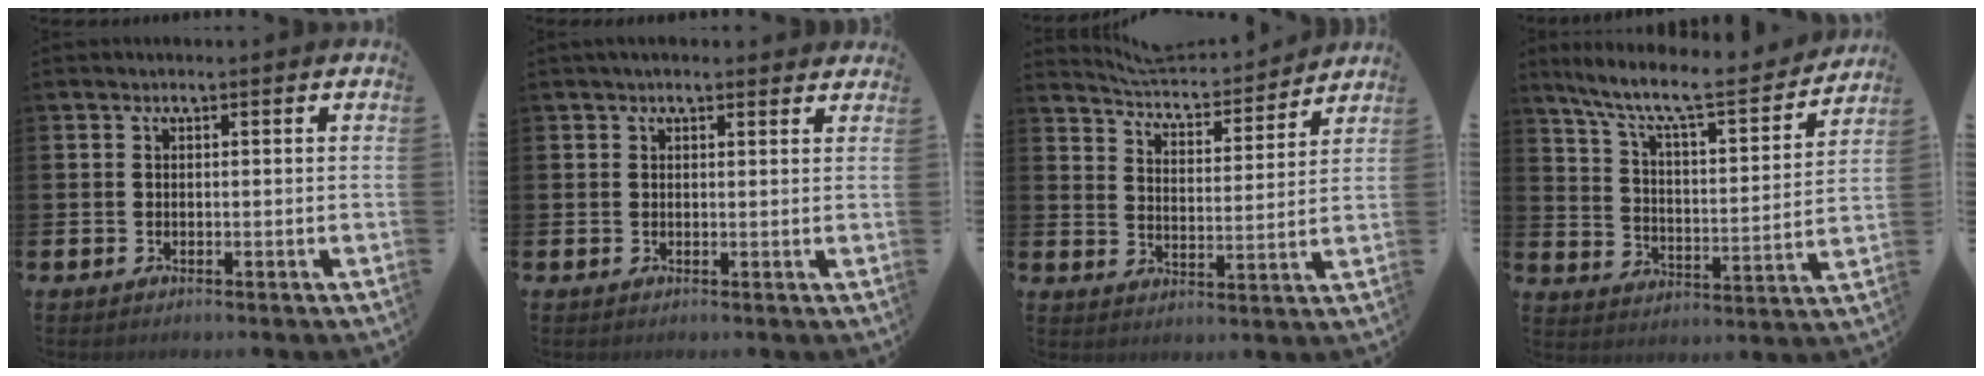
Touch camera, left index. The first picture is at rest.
{"total": 1.7, "force": [1.6, 0.5, 0.4], "torque": [-0.009, 0.001, 0.028]}
{"total": 5.1, "force": [5.0, 0.9, 0.5], "torque": [-0.036, -0.044, 0.083]}
{"total": 9.4, "force": [8.0, 1.8, 4.6], "torque": [-0.117, -0.053, 0.129]}